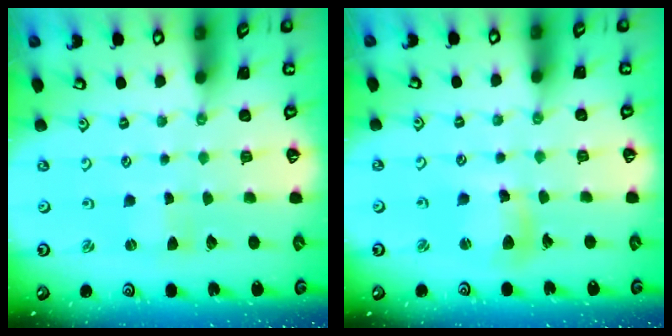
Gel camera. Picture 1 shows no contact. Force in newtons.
{"total": 9.2, "press": 9.1, "slide": 1.3}